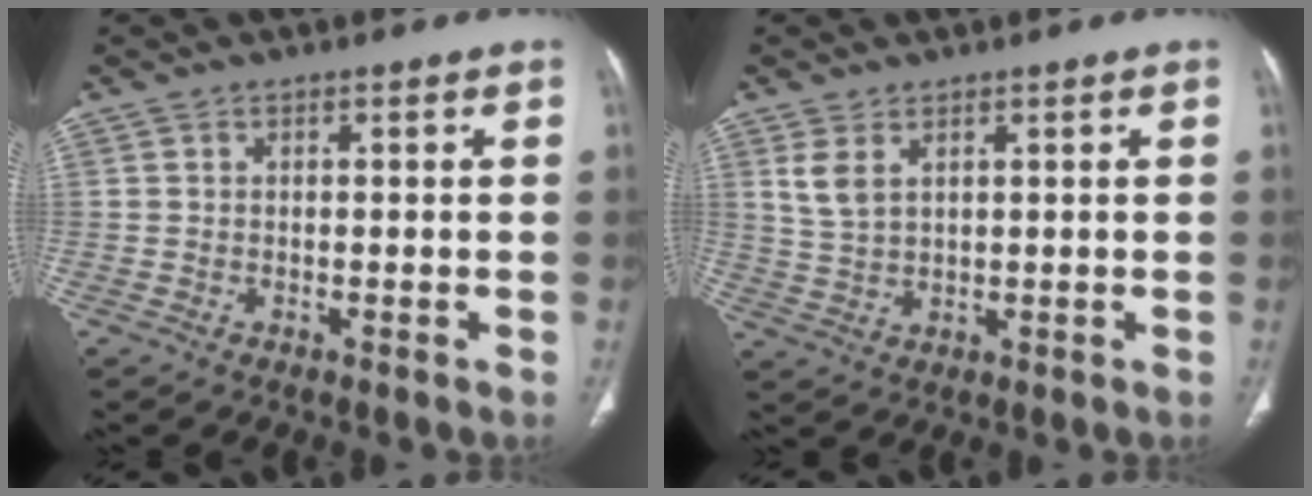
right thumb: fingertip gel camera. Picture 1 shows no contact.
{"total": 4.3, "force": [2.1, 2.3, 3.0], "torque": [-0.060, -0.004, 0.053]}